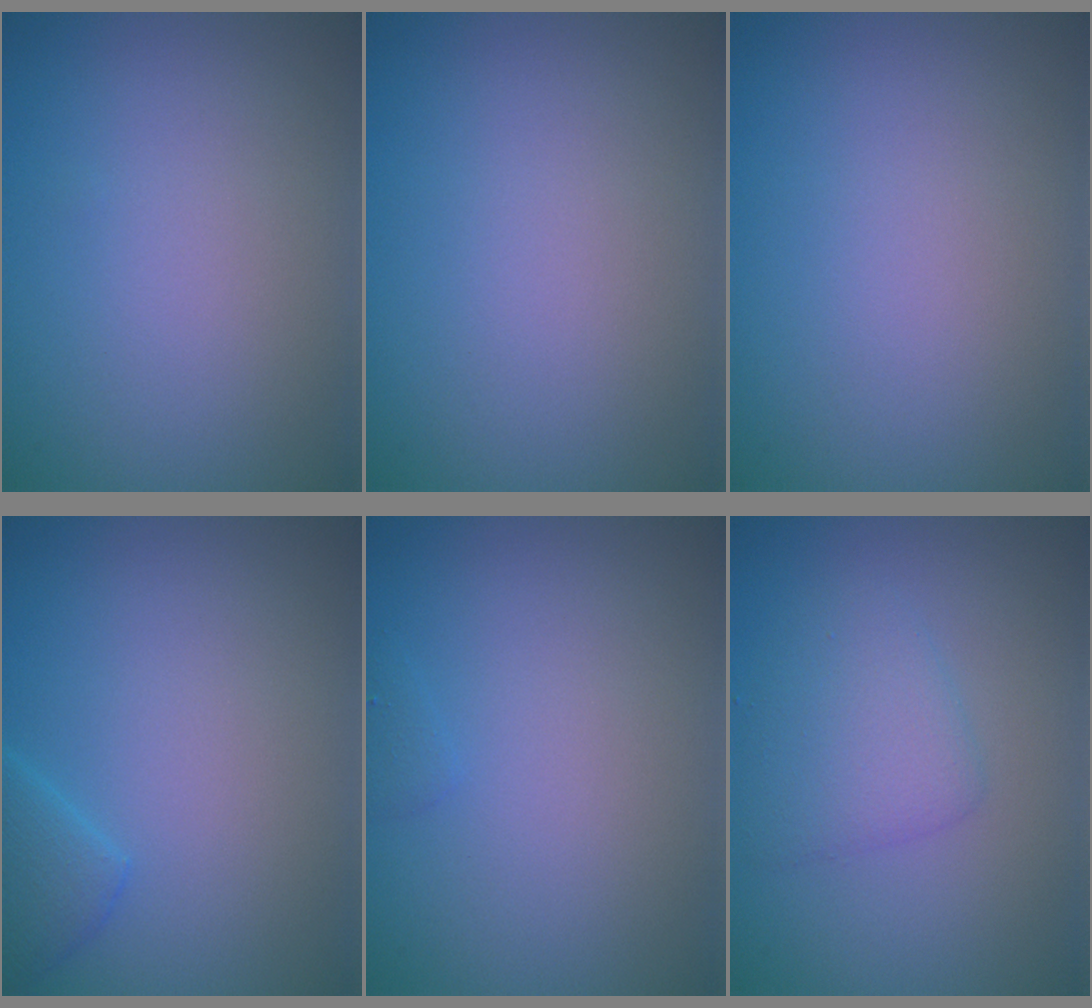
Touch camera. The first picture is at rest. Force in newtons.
{"total": 0.0}
{"total": 0.0}
{"total": 2.2, "press": 2.2, "slide": 0.3}
{"total": 0.6, "press": 0.5, "slide": 0.0}
{"total": 2.9, "press": 2.9, "slide": 0.1}